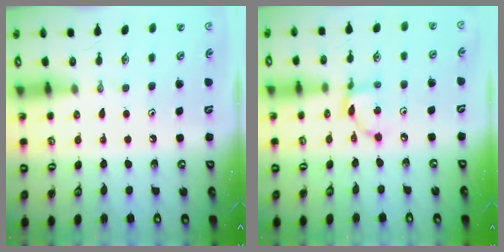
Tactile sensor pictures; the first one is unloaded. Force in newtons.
{"total": 5.9, "press": 5.9, "slide": 0.2}